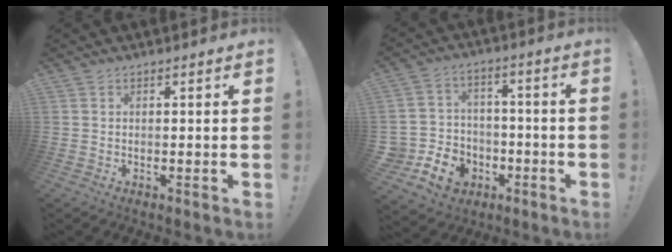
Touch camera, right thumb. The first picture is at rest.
{"total": 11.8, "force": [-5.4, 9.5, 4.3], "torque": [-0.089, 0.035, -0.091]}